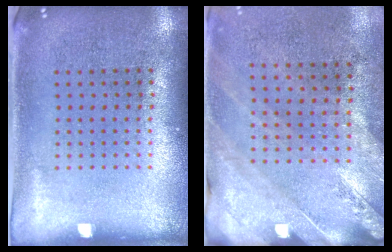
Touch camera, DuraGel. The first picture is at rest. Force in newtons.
{"total": 2.4, "press": 2.0, "slide": 1.3}